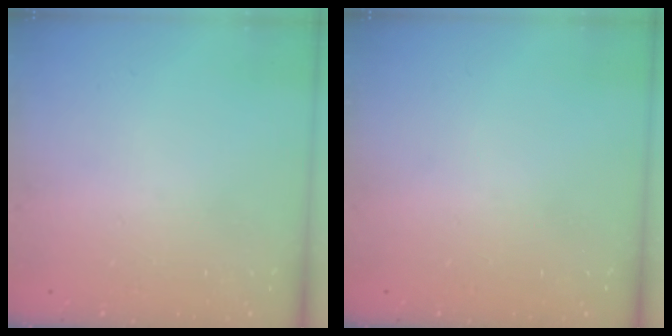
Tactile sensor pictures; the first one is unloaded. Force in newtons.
{"total": 0.0}